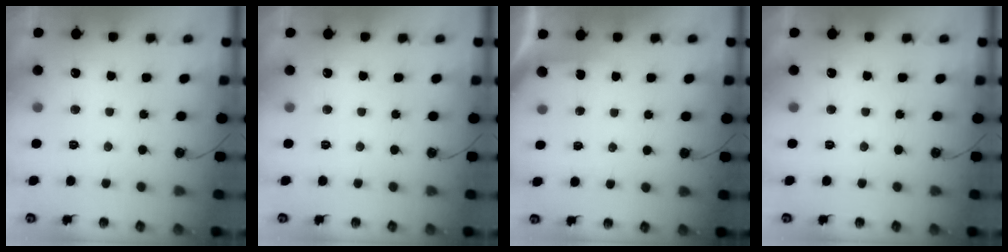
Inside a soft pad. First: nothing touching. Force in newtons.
{"total": 0.0}
{"total": 1.5, "press": 1.5, "slide": 0.2}
{"total": 0.0}